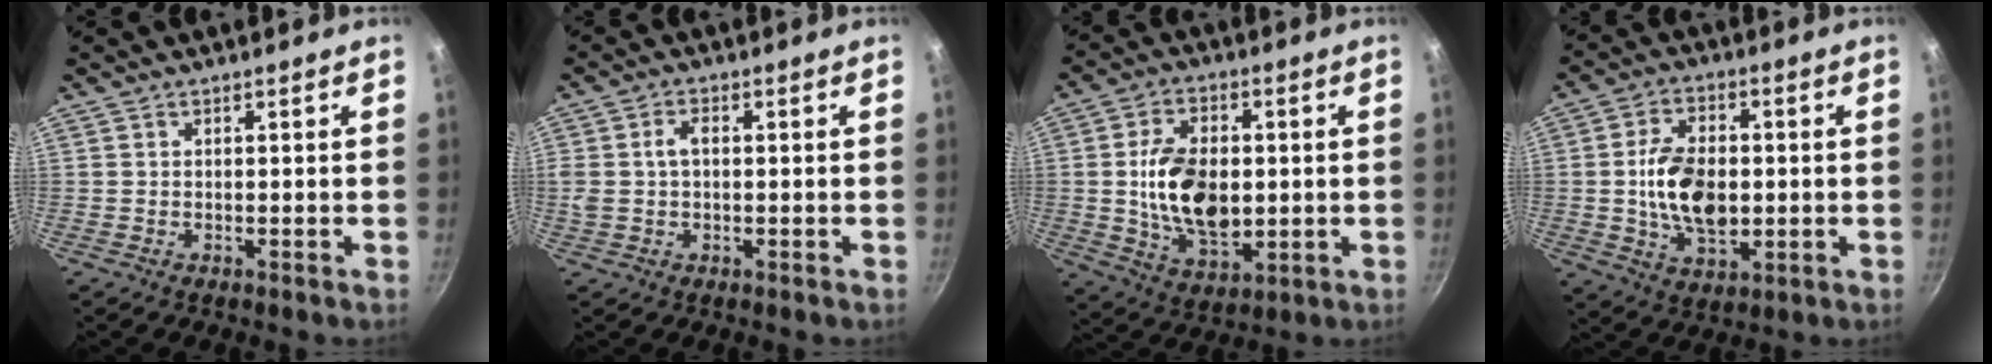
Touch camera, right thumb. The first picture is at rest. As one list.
[{"total": 4.4, "force": [0.3, 2.9, 3.3], "torque": [-0.075, 0.014, 0.007]}, {"total": 14.7, "force": [0.1, 8.9, 11.6], "torque": [-0.182, -0.007, 0.010]}, {"total": 12.7, "force": [-0.3, 7.8, 10.1], "torque": [-0.160, 0.001, -0.001]}]